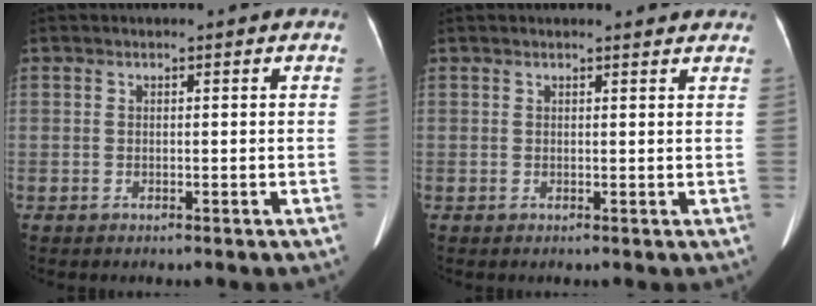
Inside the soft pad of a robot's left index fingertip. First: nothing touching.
{"total": 3.9, "force": [3.7, 0.8, 0.8], "torque": [-0.008, 0.015, 0.033]}